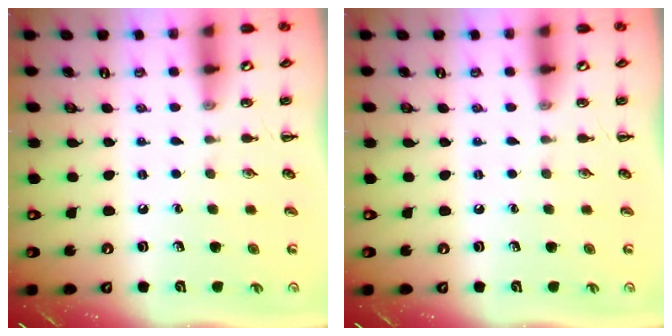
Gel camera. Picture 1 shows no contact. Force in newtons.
{"total": 0.0}